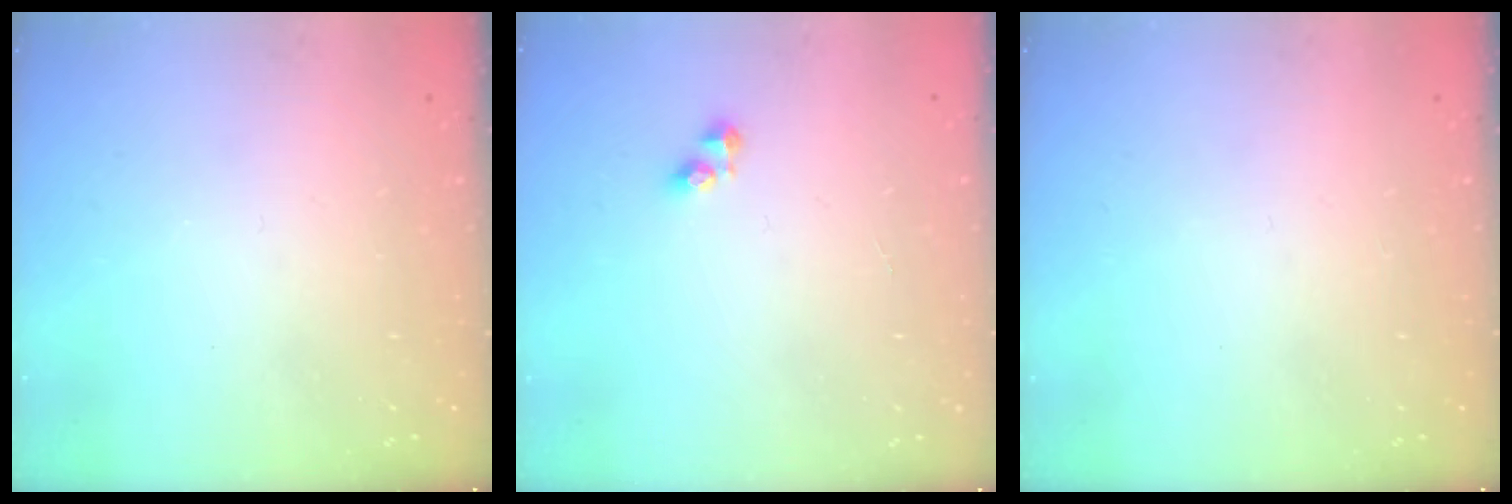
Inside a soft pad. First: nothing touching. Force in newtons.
{"total": 2.9, "press": 2.9, "slide": 0.3}
{"total": 0.0}